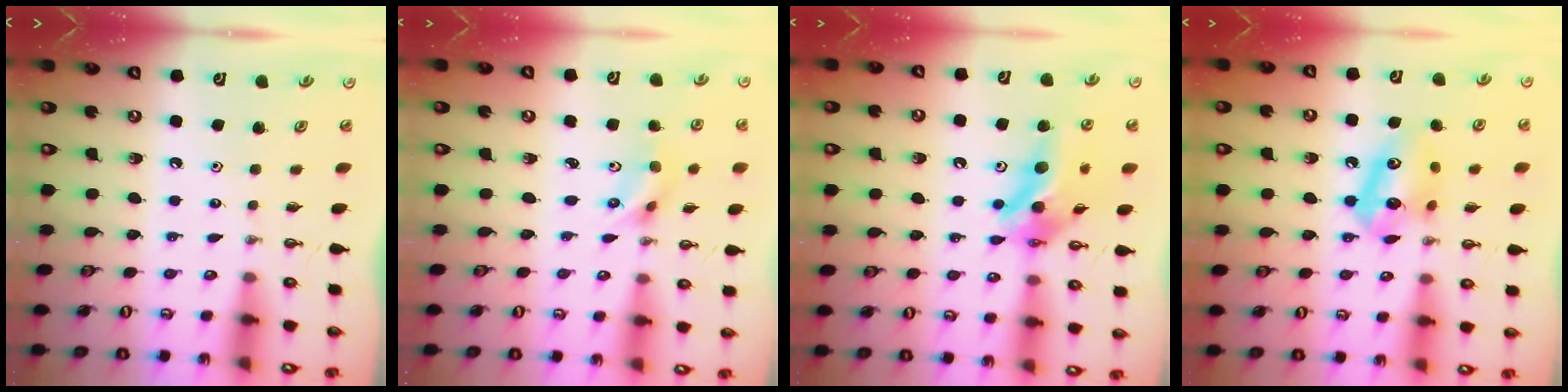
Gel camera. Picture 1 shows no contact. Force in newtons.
{"total": 5.9, "press": 3.3, "slide": 4.9}
{"total": 12.8, "press": 12.4, "slide": 3.0}
{"total": 9.9, "press": 9.8, "slide": 1.4}